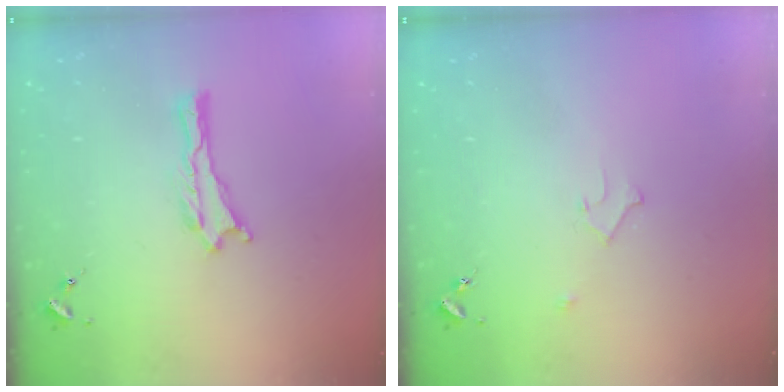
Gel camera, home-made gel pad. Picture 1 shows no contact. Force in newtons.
{"total": 2.2, "press": 2.2, "slide": 0.2}